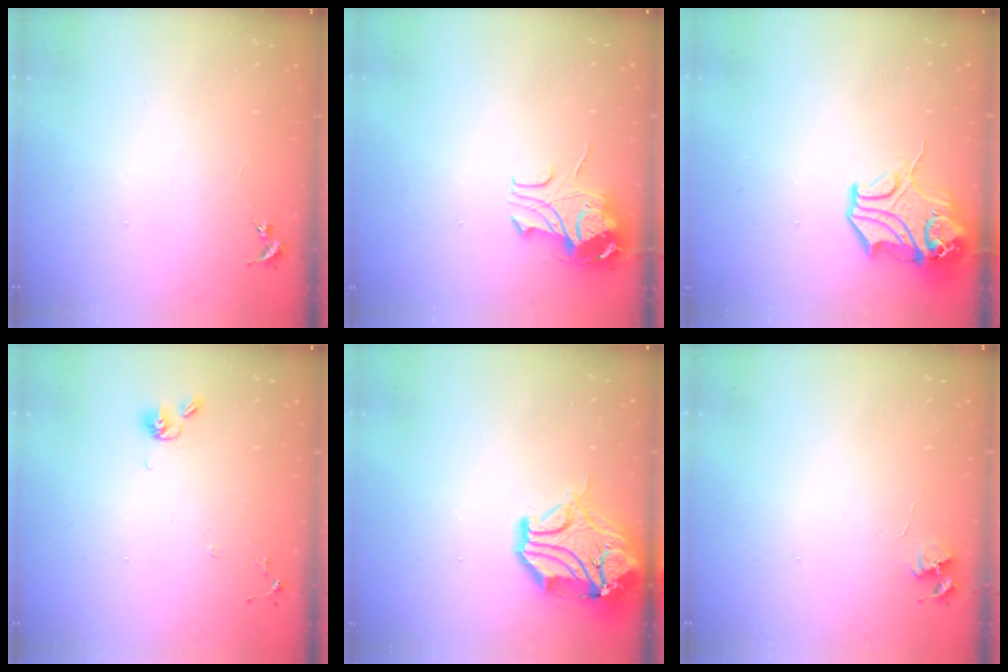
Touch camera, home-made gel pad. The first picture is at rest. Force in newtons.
{"total": 9.6, "press": 9.6, "slide": 1.1}
{"total": 13.8, "press": 13.7, "slide": 2.0}
{"total": 7.1, "press": 6.8, "slide": 2.1}
{"total": 16.8, "press": 16.6, "slide": 2.4}
{"total": 4.5, "press": 4.4, "slide": 0.6}